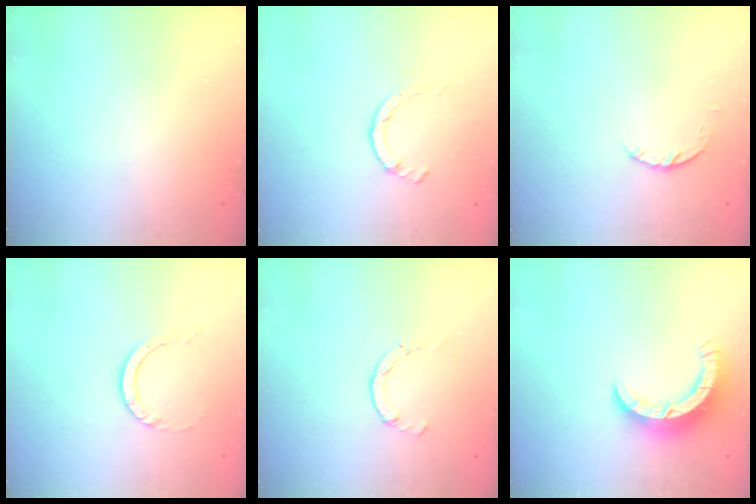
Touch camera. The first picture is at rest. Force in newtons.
{"total": 1.4, "press": 1.4, "slide": 0.3}
{"total": 4.1, "press": 4.1, "slide": 0.6}
{"total": 5.1, "press": 5.1, "slide": 0.3}
{"total": 0.0}
{"total": 8.2, "press": 8.2, "slide": 0.9}